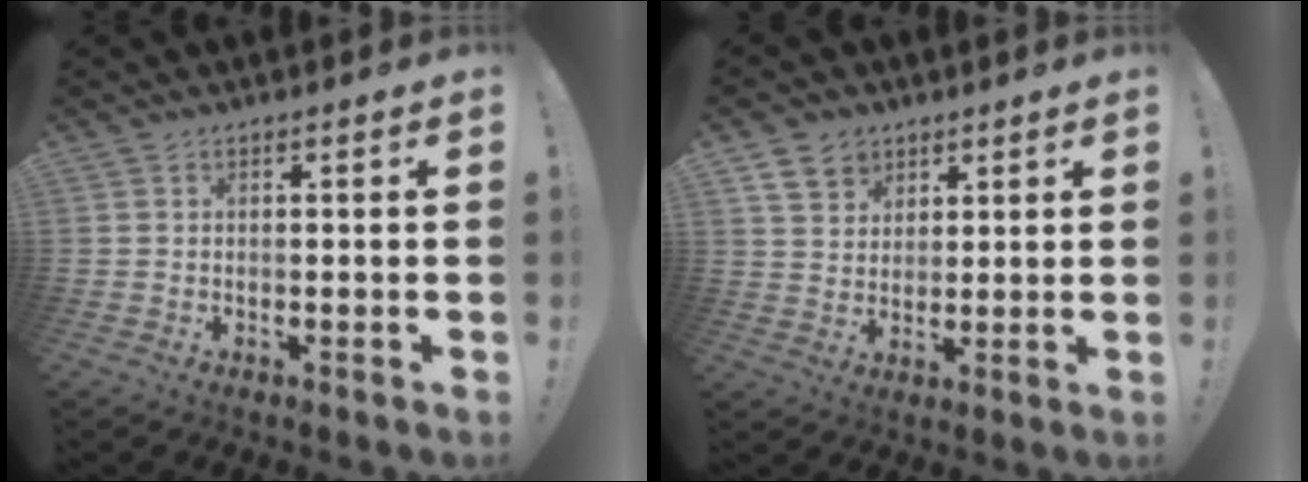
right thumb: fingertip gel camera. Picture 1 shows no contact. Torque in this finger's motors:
{"motor_torque": [-0.04, 0.01, 0.41, 0.19, -0.01]}